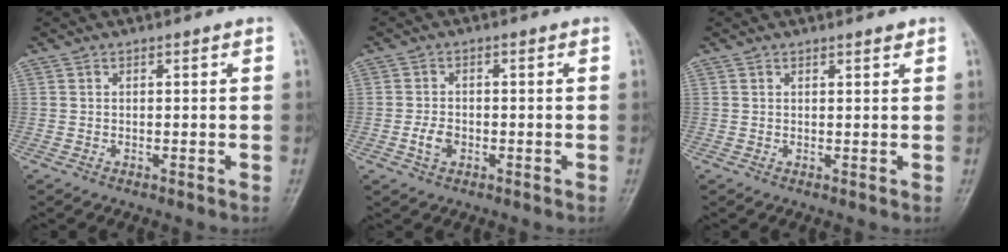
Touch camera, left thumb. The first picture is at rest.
{"total": 3.1, "force": [-1.0, 2.1, 2.0], "torque": [-0.033, 0.007, -0.020]}
{"total": 1.0, "force": [0.9, 0.2, 0.5], "torque": [-0.006, -0.006, 0.013]}